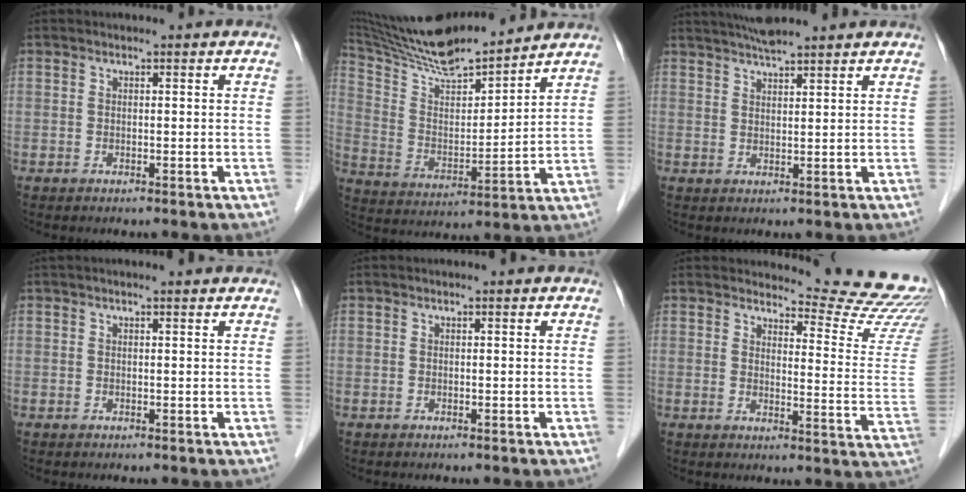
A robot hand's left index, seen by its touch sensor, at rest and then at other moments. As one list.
[{"total": 18.6, "force": [17.0, 1.6, 7.2], "torque": [-0.142, 0.010, 0.305]}, {"total": 6.8, "force": [6.1, 0.2, 3.0], "torque": [-0.052, 0.030, 0.098]}, {"total": 2.4, "force": [2.1, 0.4, 1.0], "torque": [-0.015, 0.029, 0.025]}, {"total": 0.0}, {"total": 15.9, "force": [15.8, -0.2, 2.1], "torque": [-0.015, -0.141, 0.158]}]